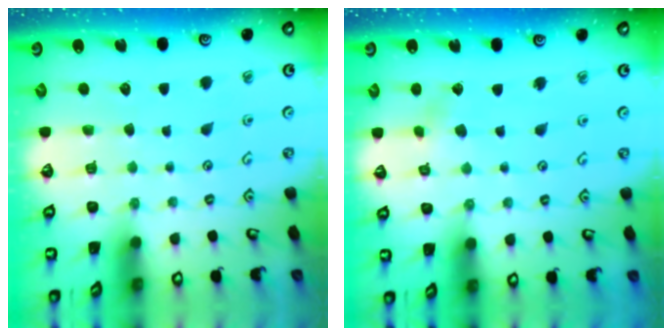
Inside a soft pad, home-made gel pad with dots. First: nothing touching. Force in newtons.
{"total": 2.4, "press": 2.4, "slide": 0.3}